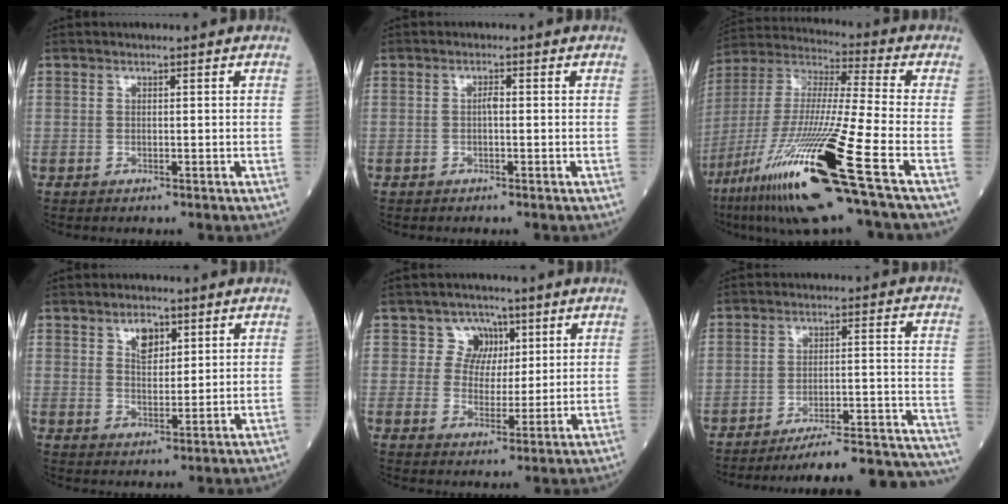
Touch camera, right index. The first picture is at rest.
{"total": 0.9, "force": [-0.1, 0.2, 0.9], "torque": [-0.017, 0.002, -0.001]}
{"total": 24.0, "force": [-11.8, 0.0, 20.9], "torque": [-0.421, -0.058, -0.218]}
{"total": 4.1, "force": [2.3, 2.1, 2.7], "torque": [-0.048, 0.002, 0.044]}
{"total": 5.2, "force": [2.3, 4.6, 0.7], "torque": [-0.001, 0.012, 0.040]}
{"total": 23.1, "force": [-22.4, -0.9, 5.7], "torque": [-0.026, -0.002, -0.291]}